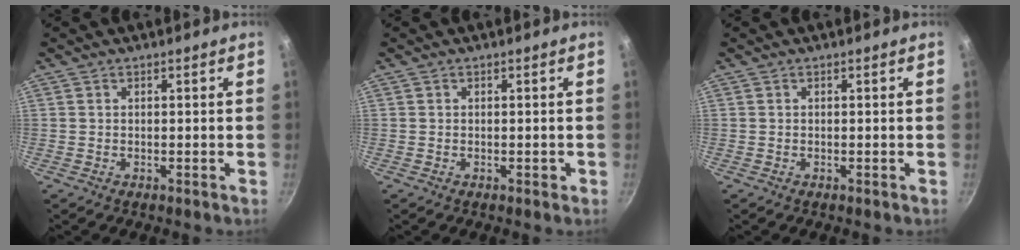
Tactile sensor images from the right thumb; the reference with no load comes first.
{"total": 0.8, "force": [-0.1, 0.6, 0.4], "torque": [0.001, 0.003, -0.002]}
{"total": 0.0}